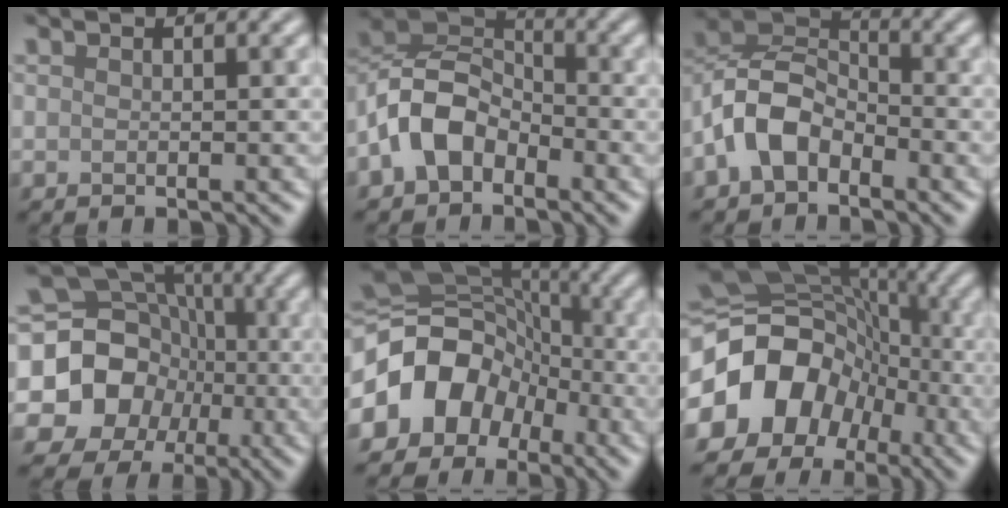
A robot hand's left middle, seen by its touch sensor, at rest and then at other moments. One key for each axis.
{"total": 6.9, "fx": -3.0, "fy": 4.5, "fz": 4.2, "tx": -0.086, "ty": 0.012, "tz": -0.076}
{"total": 6.2, "fx": -2.9, "fy": 3.9, "fz": 3.8, "tx": -0.080, "ty": 0.013, "tz": -0.070}
{"total": 16.6, "fx": -1.5, "fy": 15.4, "fz": 6.0, "tx": -0.147, "ty": 0.017, "tz": -0.059}
{"total": 10.1, "fx": -3.3, "fy": 8.1, "fz": 5.0, "tx": -0.103, "ty": 0.000, "tz": -0.076}
{"total": 11.5, "fx": -3.2, "fy": 9.4, "fz": 5.8, "tx": -0.112, "ty": -0.002, "tz": -0.067}